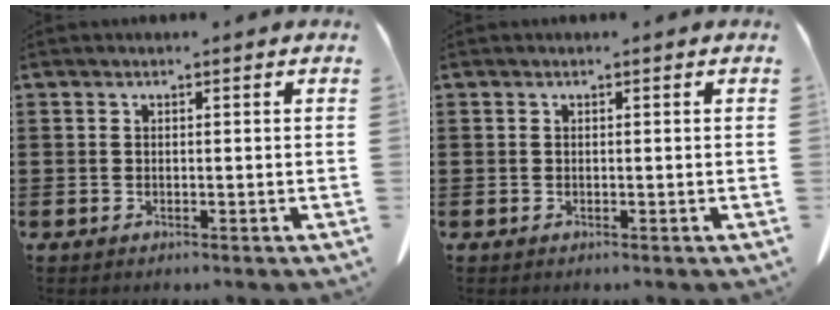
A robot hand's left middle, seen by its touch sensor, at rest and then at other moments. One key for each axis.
{"total": 0.0}